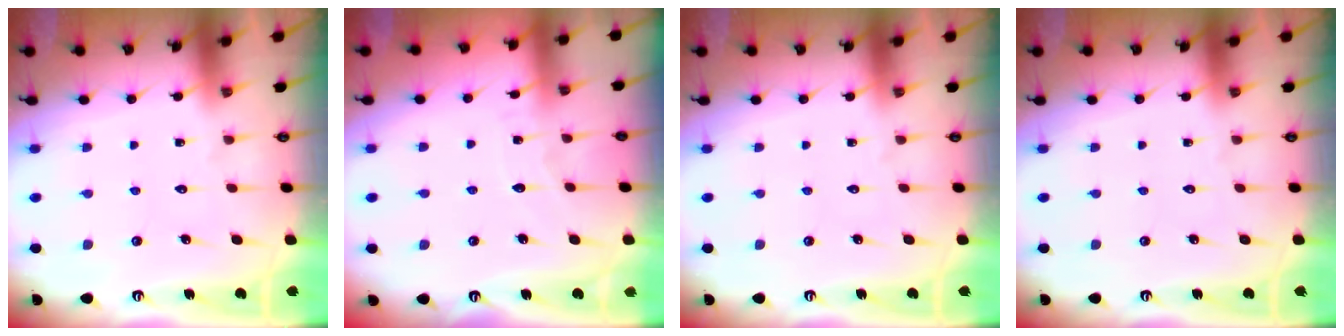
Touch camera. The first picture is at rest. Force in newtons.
{"total": 3.3, "press": 3.3, "slide": 0.4}
{"total": 0.0}
{"total": 0.0}